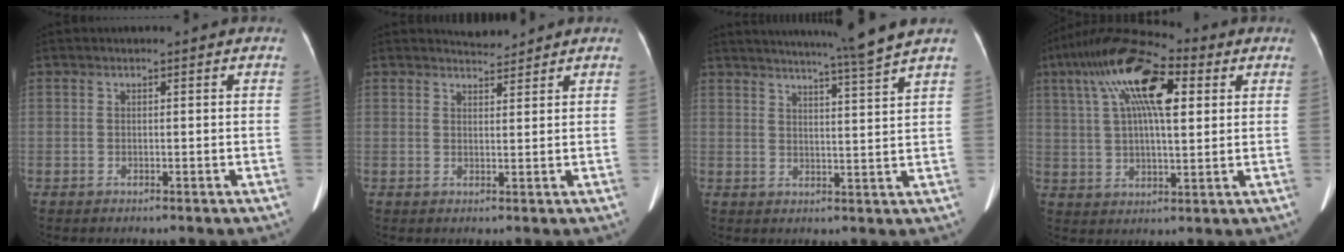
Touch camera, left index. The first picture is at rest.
{"total": 2.2, "force": [2.2, 0.1, -0.2], "torque": [-0.003, 0.001, 0.040]}
{"total": 10.1, "force": [8.8, -2.4, 4.4], "torque": [-0.067, -0.021, 0.119]}
{"total": 16.0, "force": [6.1, 5.1, 14.0], "torque": [-0.274, 0.042, 0.101]}